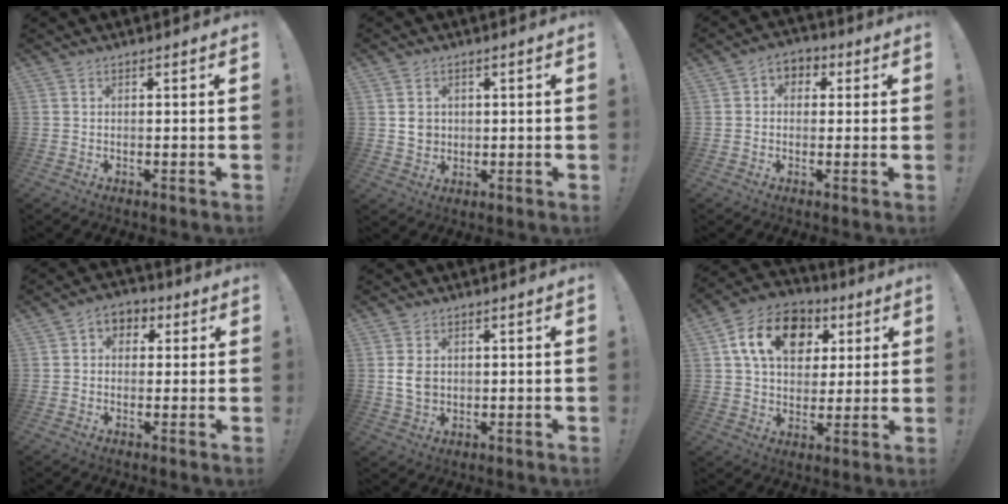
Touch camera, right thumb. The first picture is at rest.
{"total": 4.4, "force": [1.3, 3.9, 1.4], "torque": [-0.017, -0.001, 0.025]}
{"total": 4.4, "force": [-0.1, 4.0, 1.9], "torque": [-0.028, 0.012, 0.000]}
{"total": 5.0, "force": [0.4, 4.5, 2.1], "torque": [-0.025, 0.010, 0.010]}
{"total": 5.9, "force": [0.9, 4.6, 3.7], "torque": [-0.066, 0.001, 0.016]}
{"total": 18.2, "force": [6.7, 12.9, 11.0], "torque": [-0.167, -0.009, 0.125]}